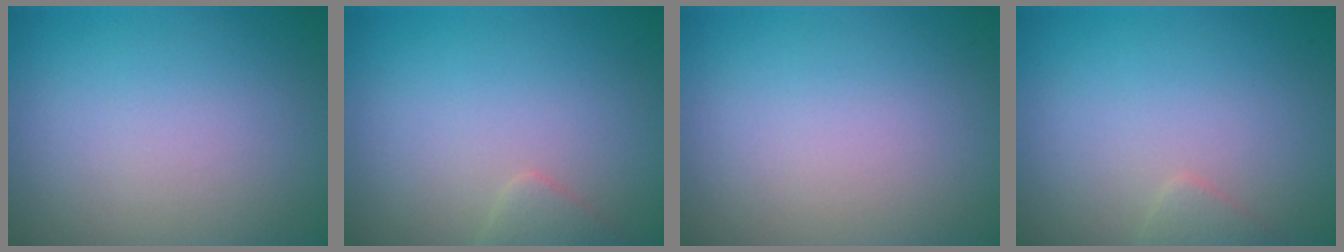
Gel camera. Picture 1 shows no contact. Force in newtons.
{"total": 1.2, "press": 1.2, "slide": 0.1}
{"total": 0.0}
{"total": 1.0, "press": 1.0, "slide": 0.1}